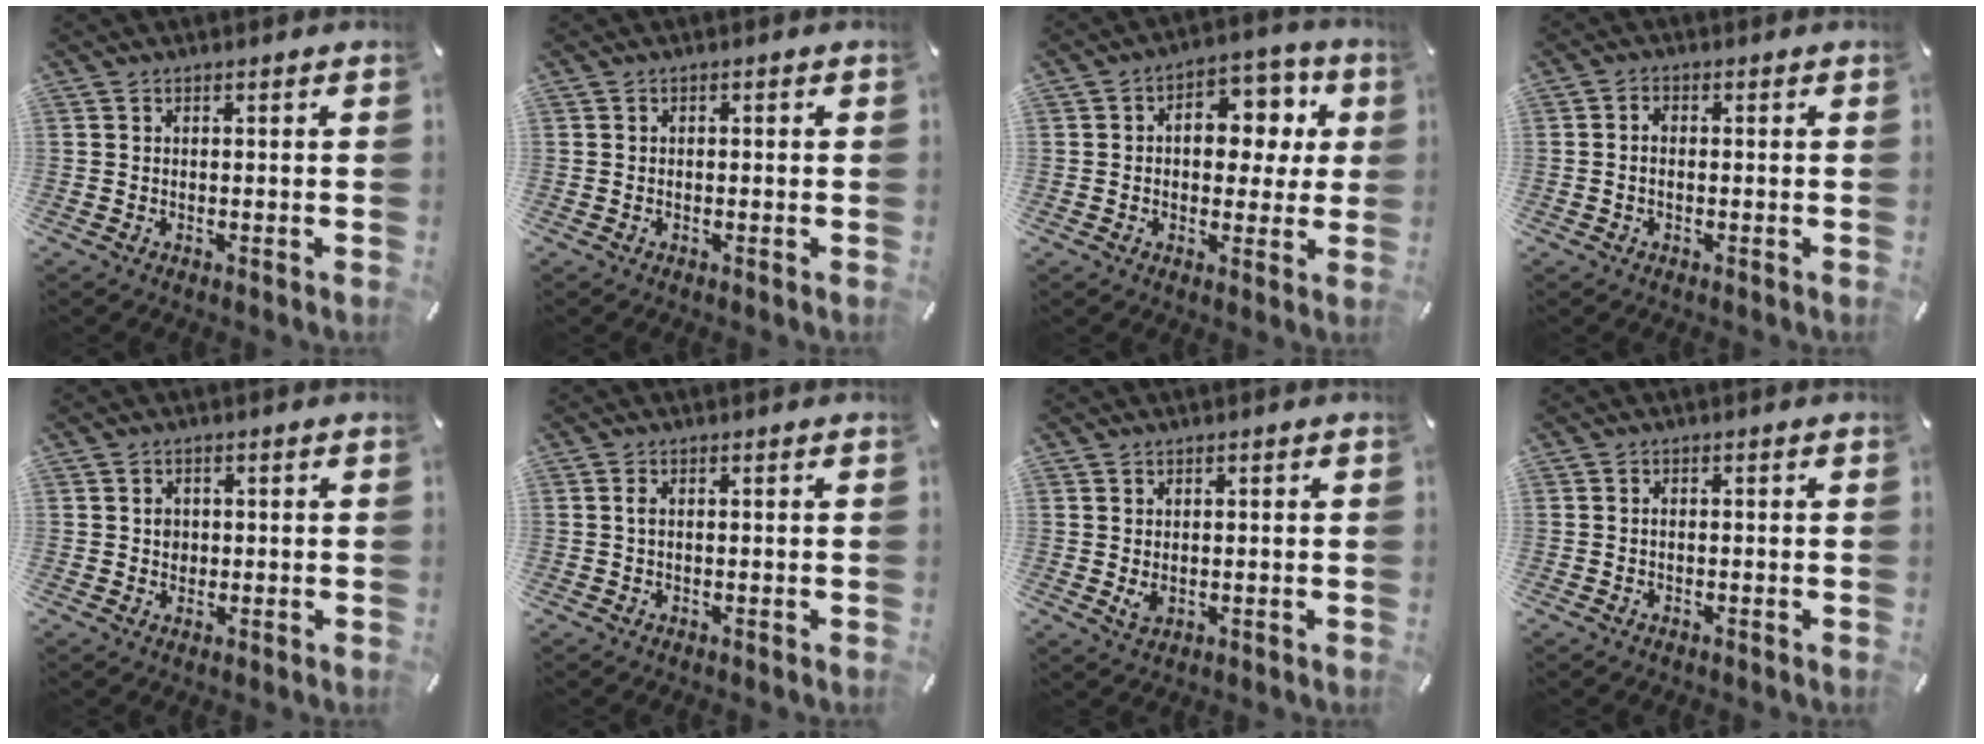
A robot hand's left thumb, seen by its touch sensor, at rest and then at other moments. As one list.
[{"total": 0.6, "force": [-0.2, 0.4, 0.4], "torque": [-0.009, 0.000, -0.005]}, {"total": 10.5, "force": [2.1, 7.1, 7.5], "torque": [-0.097, -0.009, 0.031]}, {"total": 1.9, "force": [-0.4, 1.1, 1.4], "torque": [-0.028, 0.003, -0.008]}, {"total": 2.2, "force": [0.0, 2.0, 0.8], "torque": [-0.009, 0.003, -0.003]}, {"total": 1.1, "force": [0.0, 0.3, 1.1], "torque": [-0.022, 0.001, -0.001]}, {"total": 2.4, "force": [-0.1, 1.7, 1.7], "torque": [-0.027, -0.004, -0.002]}, {"total": 0.9, "force": [-0.3, 0.6, 0.6], "torque": [-0.014, 0.001, -0.006]}]